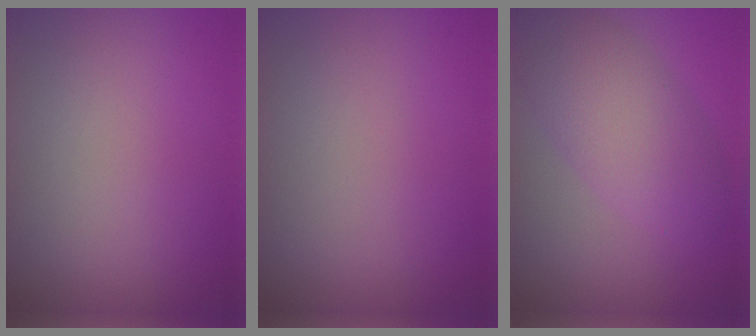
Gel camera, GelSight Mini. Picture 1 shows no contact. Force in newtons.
{"total": 0.0}
{"total": 5.9, "press": 5.9, "slide": 0.2}